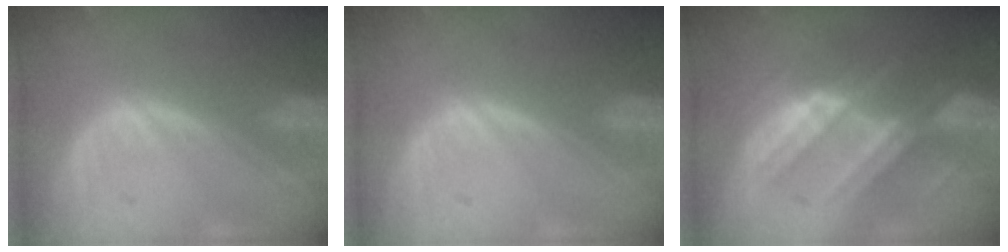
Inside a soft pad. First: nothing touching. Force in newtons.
{"total": 0.0}
{"total": 7.4, "press": 7.4, "slide": 0.4}